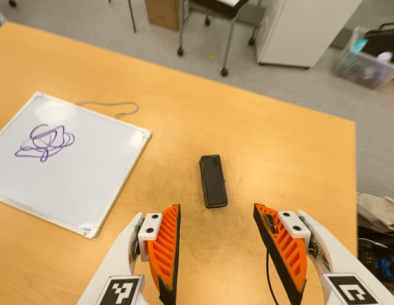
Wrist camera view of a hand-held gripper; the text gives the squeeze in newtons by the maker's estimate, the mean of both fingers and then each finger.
{"total": 0.0}